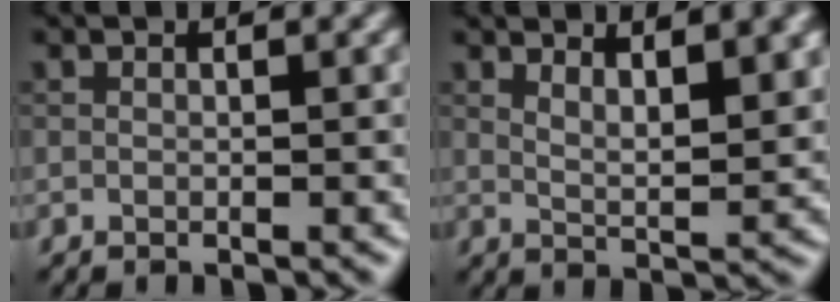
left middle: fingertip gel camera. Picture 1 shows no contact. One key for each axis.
{"total": 5.4, "fx": 3.1, "fy": 1.8, "fz": 4.0, "tx": -0.036, "ty": 0.011, "tz": 0.042}